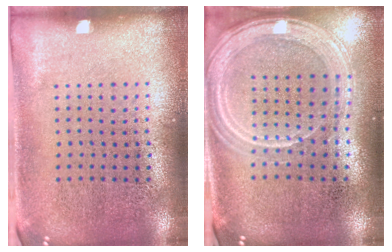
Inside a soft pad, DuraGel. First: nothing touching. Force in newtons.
{"total": 1.5, "press": 1.4, "slide": 0.3}